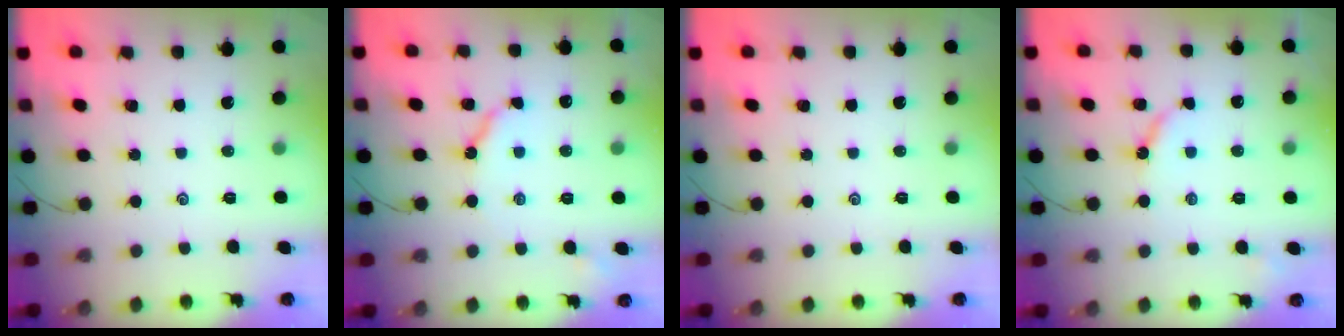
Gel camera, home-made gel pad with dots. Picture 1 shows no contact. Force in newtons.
{"total": 5.1, "press": 5.1, "slide": 0.6}
{"total": 0.0}
{"total": 5.5, "press": 5.5, "slide": 0.3}